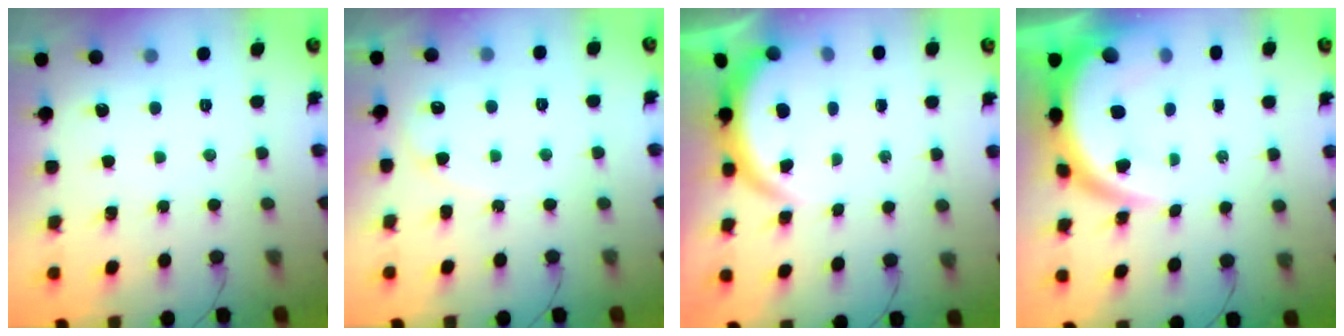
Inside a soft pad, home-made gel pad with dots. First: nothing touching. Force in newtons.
{"total": 6.0, "press": 6.0, "slide": 0.4}
{"total": 3.9, "press": 3.9, "slide": 0.2}
{"total": 13.5, "press": 13.5, "slide": 1.3}